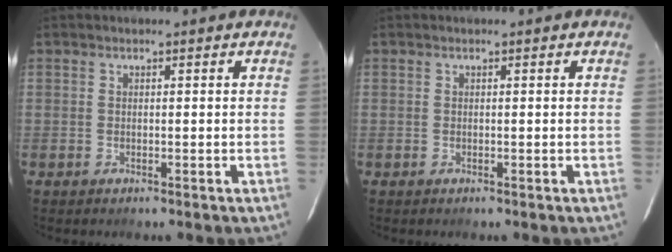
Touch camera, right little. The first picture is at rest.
{"total": 0.0}